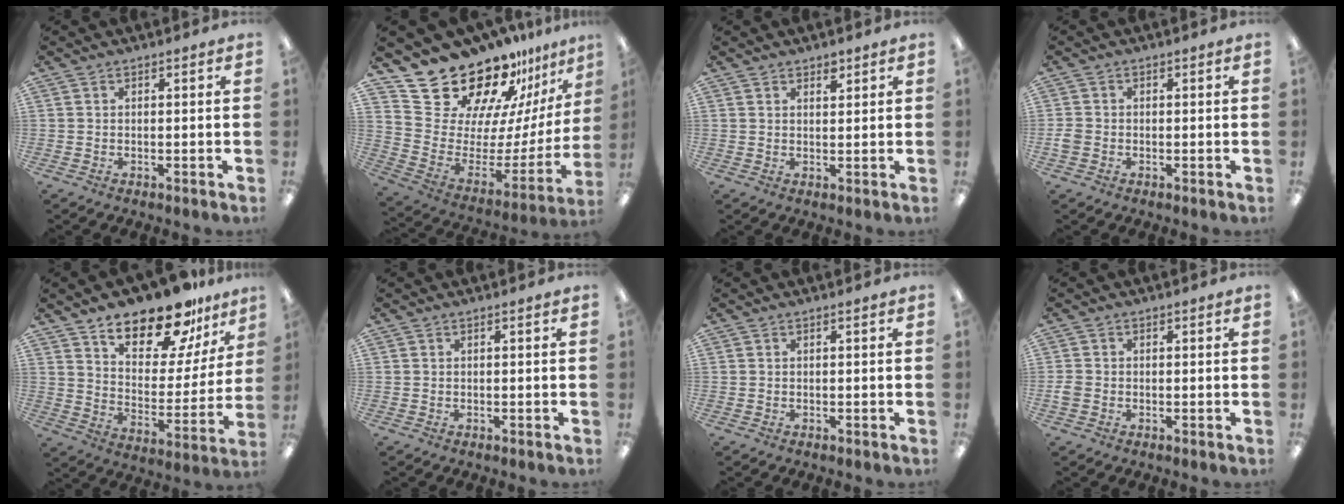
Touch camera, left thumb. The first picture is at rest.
{"total": 24.2, "force": [21.0, 9.9, 7.1], "torque": [-0.107, -0.170, 0.386]}
{"total": 2.3, "force": [1.9, 1.1, 0.7], "torque": [0.000, -0.009, 0.031]}
{"total": 2.4, "force": [-0.7, 2.1, 1.1], "torque": [-0.015, 0.007, -0.012]}
{"total": 17.5, "force": [14.1, 6.4, 8.2], "torque": [-0.139, -0.096, 0.243]}
{"total": 0.0}
{"total": 0.0}
{"total": 2.2, "force": [-0.6, 1.9, 1.0], "torque": [-0.014, 0.005, -0.012]}